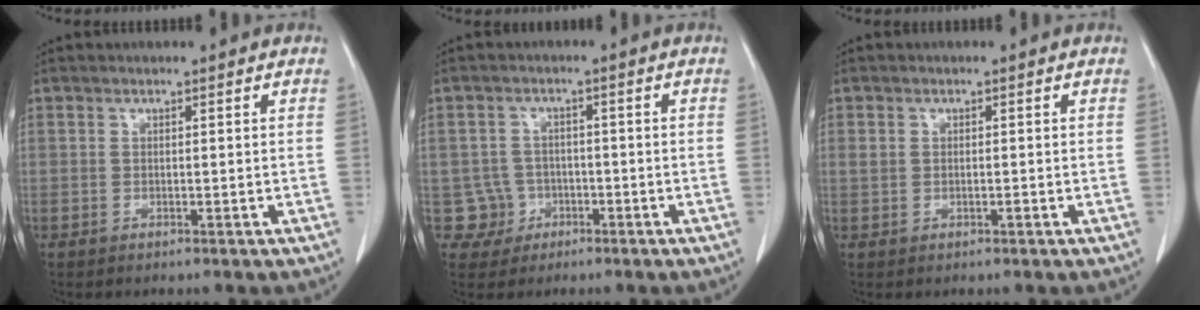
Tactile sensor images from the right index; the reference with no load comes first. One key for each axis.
{"total": 4.5, "fx": -1.3, "fy": 4.2, "fz": -0.5, "tx": 0.018, "ty": 0.016, "tz": -0.019}
{"total": 1.2, "fx": 0.1, "fy": 0.9, "fz": 0.9, "tx": -0.022, "ty": 0.007, "tz": 0.005}